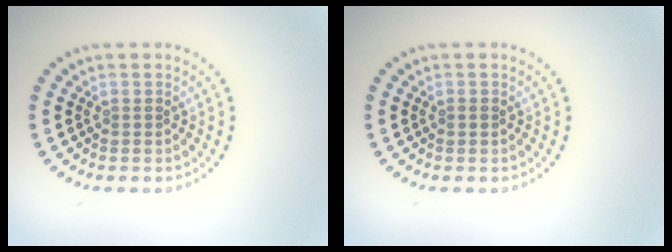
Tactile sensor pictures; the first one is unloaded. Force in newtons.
{"total": 0.6, "press": 0.6, "slide": 0.2}